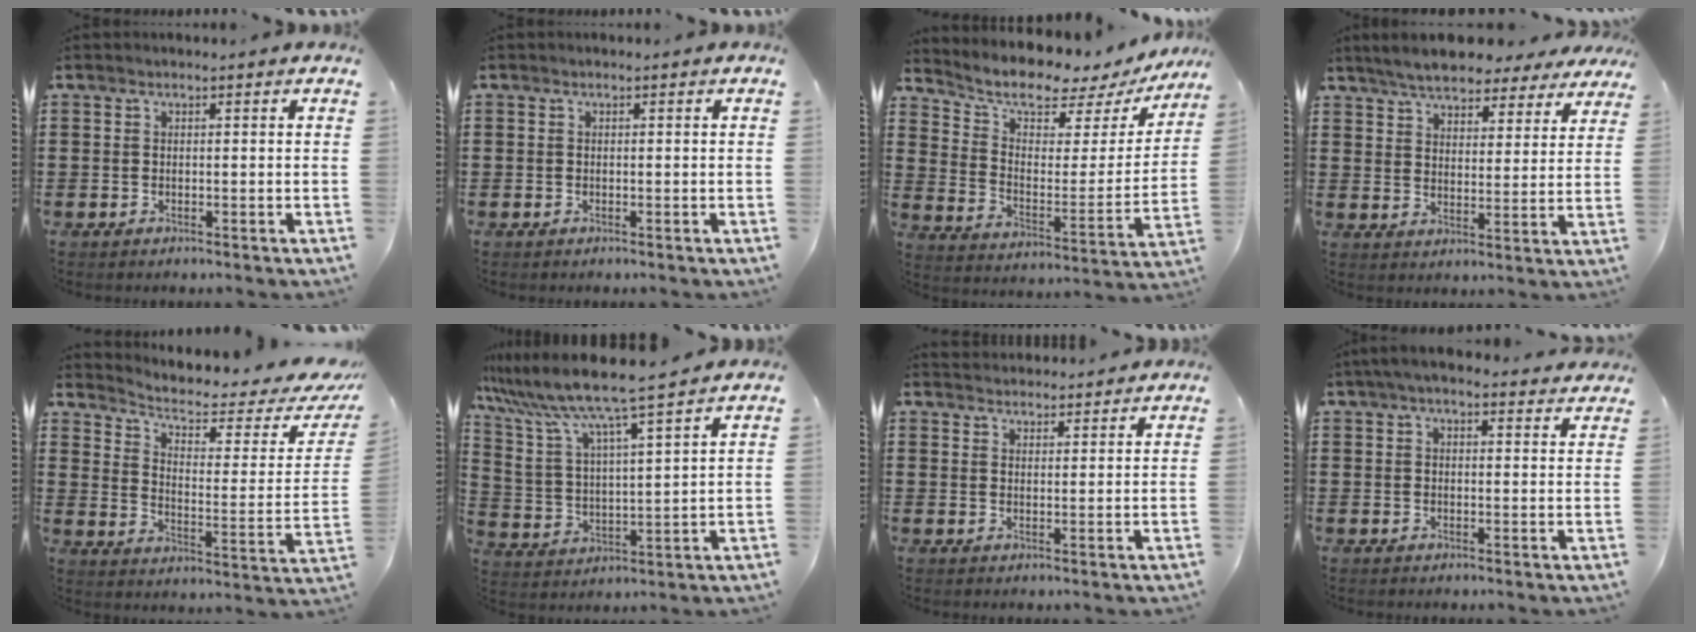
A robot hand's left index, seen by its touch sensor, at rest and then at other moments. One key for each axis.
{"total": 0.0}
{"total": 6.8, "fx": 5.9, "fy": 2.3, "fz": 2.6, "tx": -0.070, "ty": -0.052, "tz": 0.093}
{"total": 6.2, "fx": 5.8, "fy": 1.0, "fz": 1.7, "tx": -0.059, "ty": -0.018, "tz": 0.105}
{"total": 4.3, "fx": 2.9, "fy": 1.4, "fz": 2.8, "tx": -0.057, "ty": -0.029, "tz": 0.040}
{"total": 8.3, "fx": 7.3, "fy": -0.6, "fz": 3.9, "tx": -0.107, "ty": -0.050, "tz": 0.120}
{"total": 2.6, "fx": 2.6, "fy": 0.1, "fz": -0.4, "tx": 0.000, "ty": -0.006, "tz": 0.051}
{"total": 4.2, "fx": 3.6, "fy": 0.8, "fz": 2.1, "tx": -0.049, "ty": -0.002, "tz": 0.067}